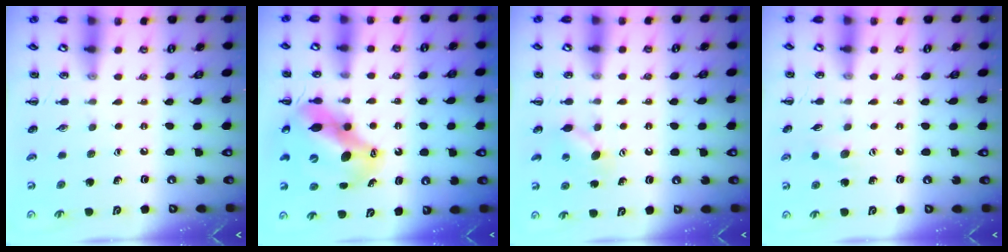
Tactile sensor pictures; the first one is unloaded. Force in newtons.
{"total": 13.5, "press": 13.1, "slide": 3.5}
{"total": 4.2, "press": 4.1, "slide": 0.9}
{"total": 5.3, "press": 5.1, "slide": 1.4}